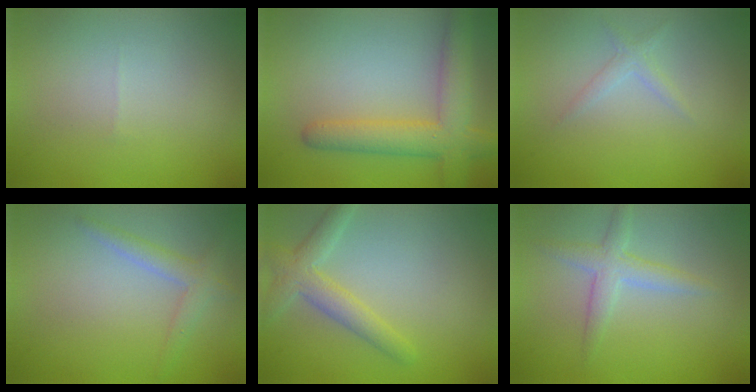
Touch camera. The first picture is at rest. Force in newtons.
{"total": 5.0, "press": 5.0, "slide": 0.2}
{"total": 1.1, "press": 1.1, "slide": 0.0}
{"total": 2.1, "press": 2.1, "slide": 0.1}
{"total": 3.1, "press": 3.1, "slide": 0.2}
{"total": 2.4, "press": 2.4, "slide": 0.1}